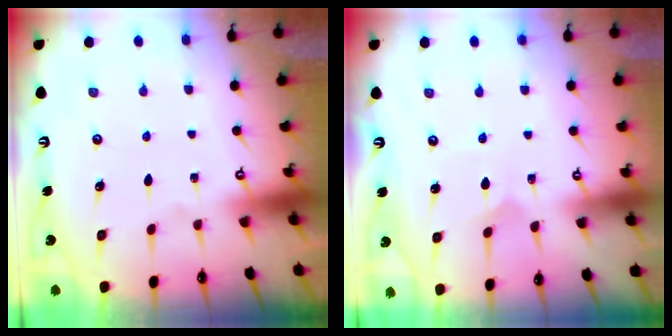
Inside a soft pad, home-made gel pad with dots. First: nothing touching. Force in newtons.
{"total": 3.5, "press": 3.5, "slide": 0.3}